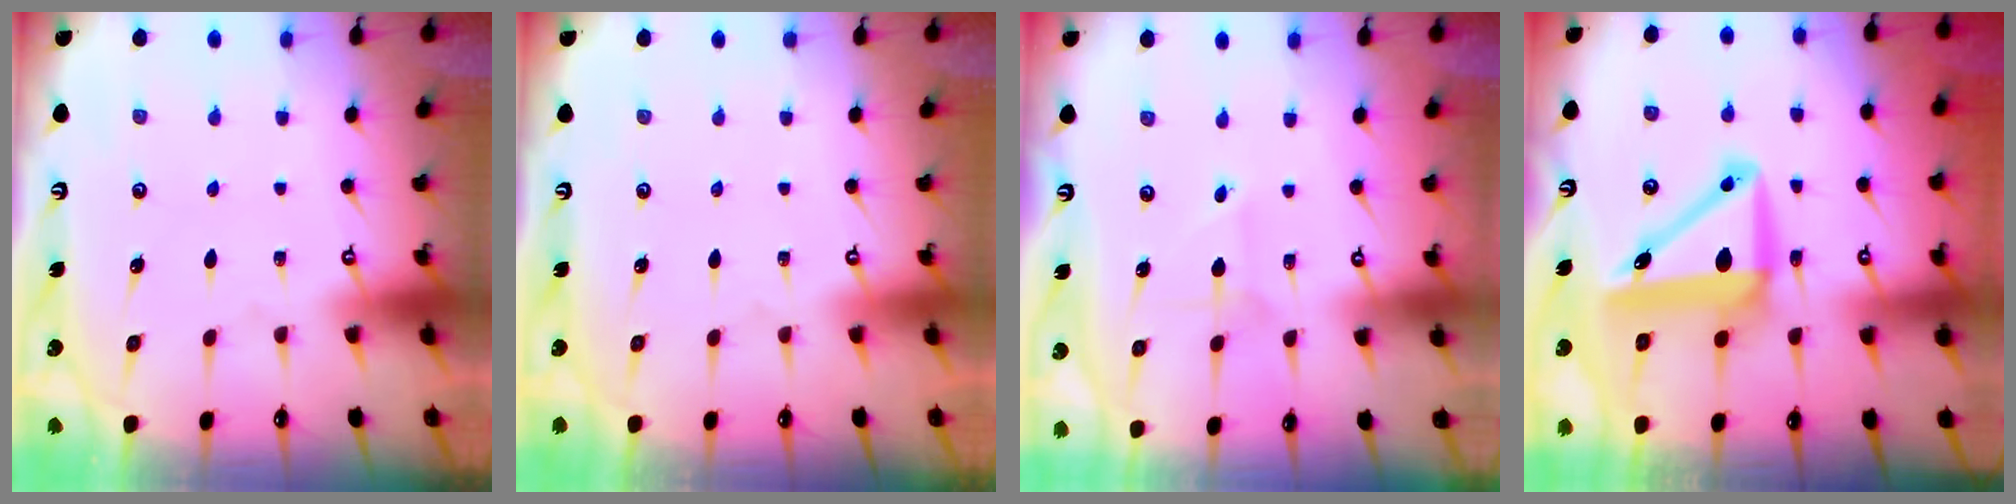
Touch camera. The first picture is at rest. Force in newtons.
{"total": 0.0}
{"total": 3.3, "press": 3.2, "slide": 0.4}
{"total": 10.5, "press": 9.8, "slide": 3.8}